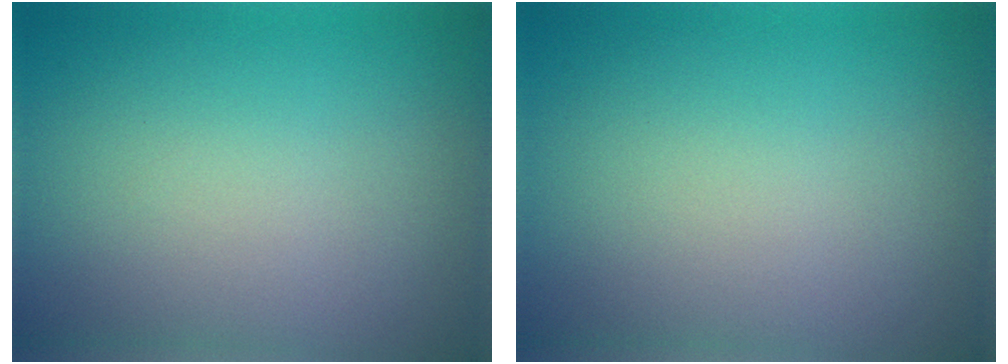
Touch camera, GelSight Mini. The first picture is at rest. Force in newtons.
{"total": 0.0}